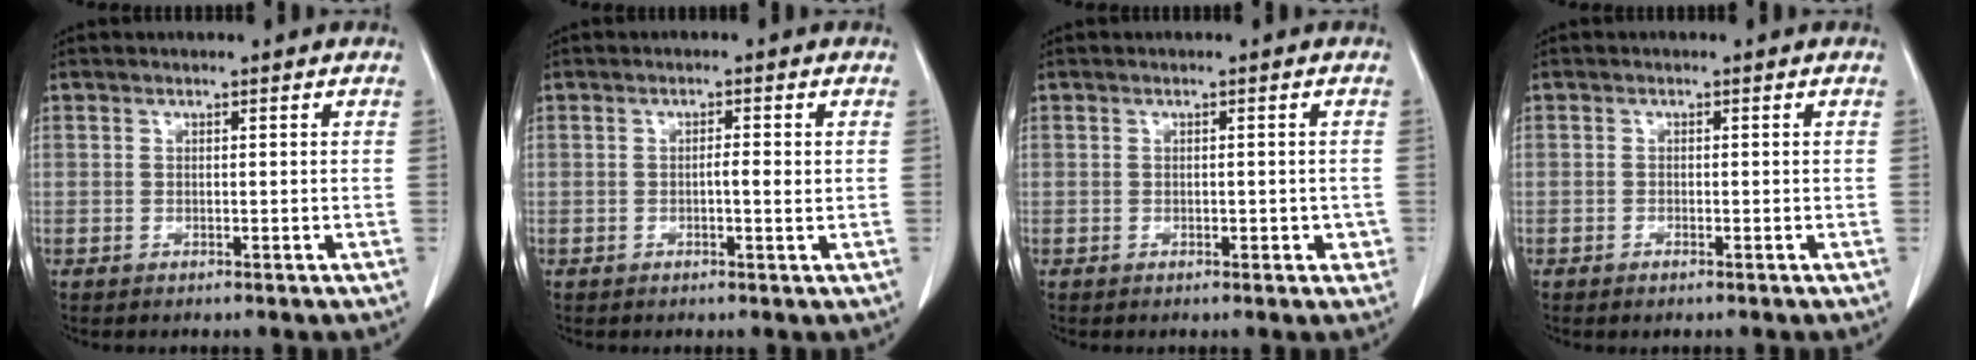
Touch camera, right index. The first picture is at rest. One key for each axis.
{"total": 1.8, "fx": 0.0, "fy": 0.3, "fz": 1.8, "tx": -0.031, "ty": 0.002, "tz": 0.001}
{"total": 2.1, "fx": -0.6, "fy": 1.2, "fz": 1.6, "tx": -0.014, "ty": 0.005, "tz": -0.004}
{"total": 0.8, "fx": -0.6, "fy": 0.3, "fz": 0.5, "tx": -0.008, "ty": -0.001, "tz": -0.006}